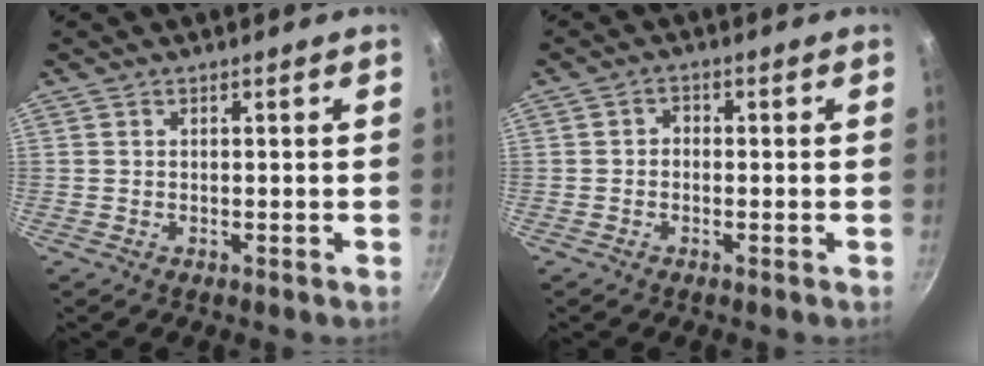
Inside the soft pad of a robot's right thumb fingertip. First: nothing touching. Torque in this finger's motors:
{"motor_torque": [-0.20, -0.12, -0.31, 0.20, -0.06]}